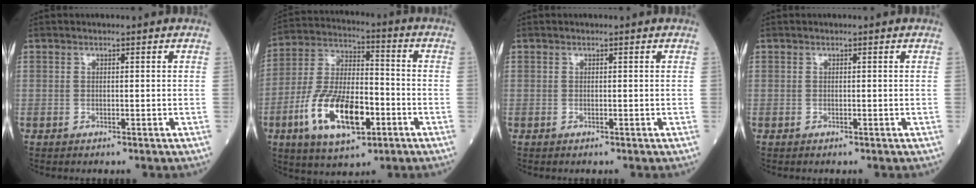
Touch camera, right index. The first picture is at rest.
{"total": 16.7, "force": [-6.3, 6.7, 13.9], "torque": [-0.287, 0.002, -0.107]}
{"total": 0.0}
{"total": 0.0}